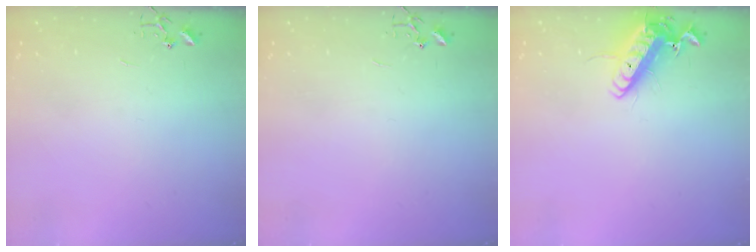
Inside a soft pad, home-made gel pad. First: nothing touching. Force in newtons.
{"total": 0.0}
{"total": 14.1, "press": 13.9, "slide": 2.6}